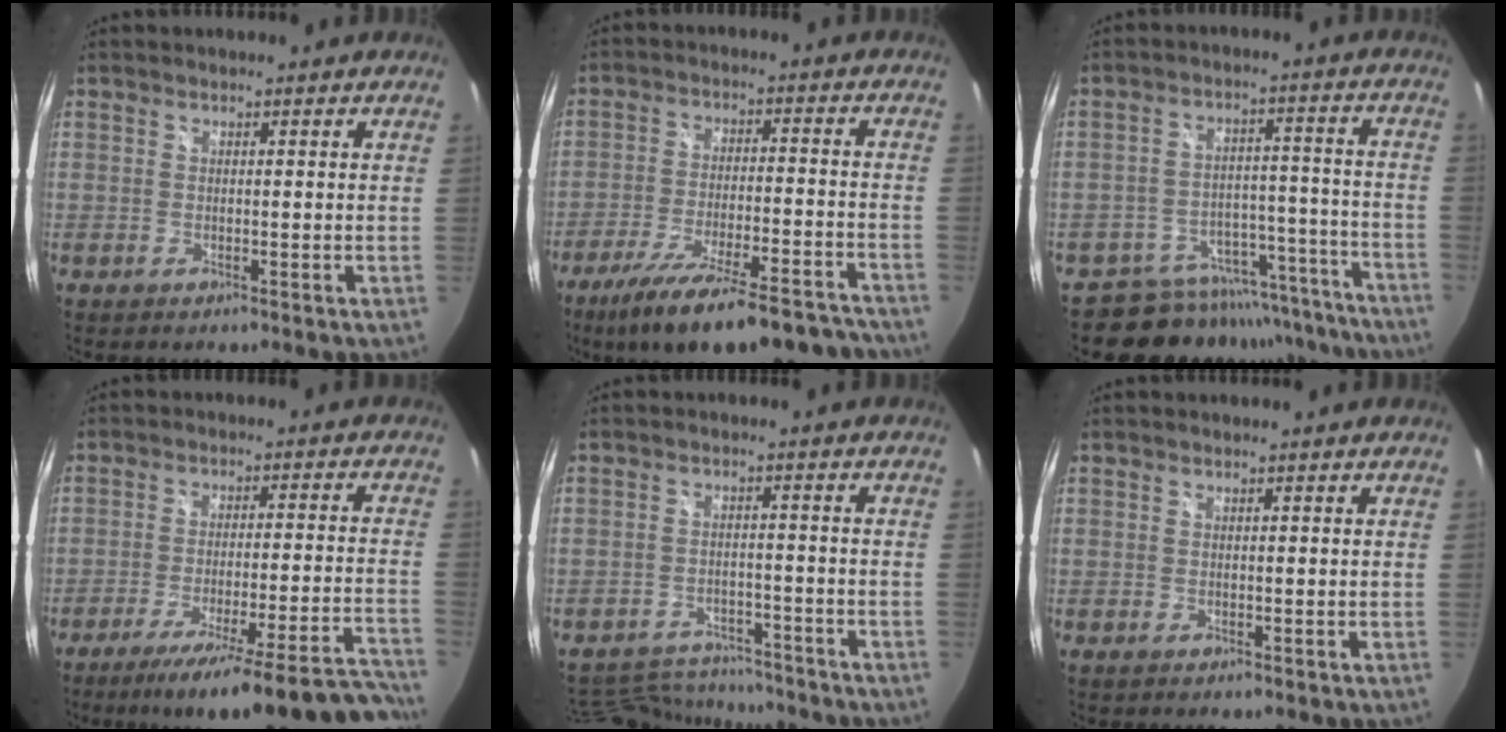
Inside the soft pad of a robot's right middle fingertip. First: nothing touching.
{"total": 21.2, "force": [-17.2, 5.1, 11.2], "torque": [-0.198, -0.036, -0.250]}
{"total": 16.7, "force": [-15.2, 6.5, 2.4], "torque": [-0.036, 0.053, -0.197]}
{"total": 23.9, "force": [-21.2, -0.1, 10.9], "torque": [-0.152, -0.044, -0.301]}
{"total": 13.1, "force": [-11.6, 4.8, 3.5], "torque": [-0.092, 0.019, -0.162]}
{"total": 0.0}